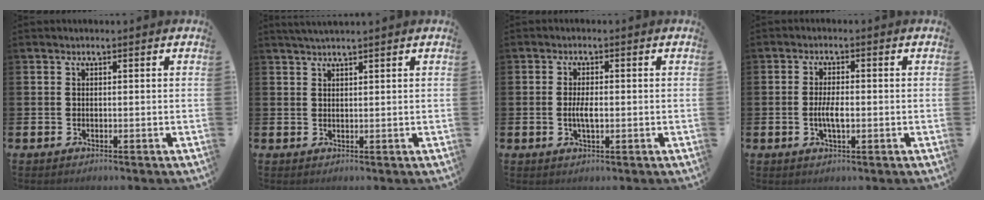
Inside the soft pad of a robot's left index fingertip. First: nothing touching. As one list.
[{"total": 1.8, "force": [1.7, -0.2, 0.6], "torque": [-0.017, 0.000, 0.032]}, {"total": 2.8, "force": [-0.2, 1.1, 2.6], "torque": [-0.042, -0.003, -0.006]}, {"total": 3.3, "force": [-0.5, 1.3, 3.0], "torque": [-0.042, -0.002, -0.013]}]